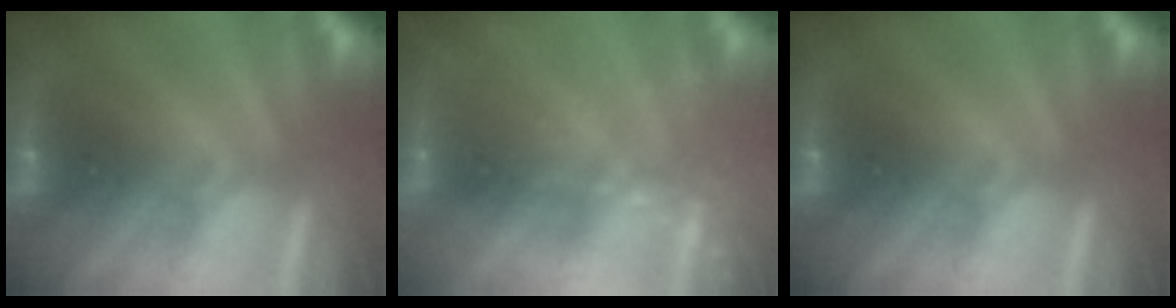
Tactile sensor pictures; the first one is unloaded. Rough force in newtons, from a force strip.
{"total": 2.0}
{"total": 0.0}